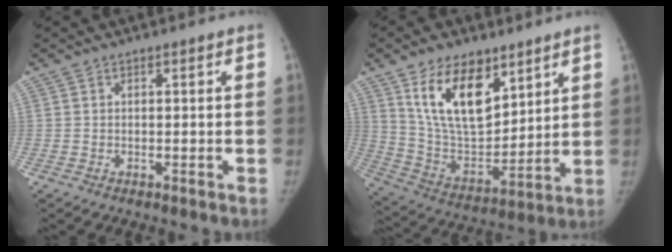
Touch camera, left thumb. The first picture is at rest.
{"total": 18.0, "force": [9.7, 9.4, 11.8], "torque": [-0.161, -0.054, 0.192]}